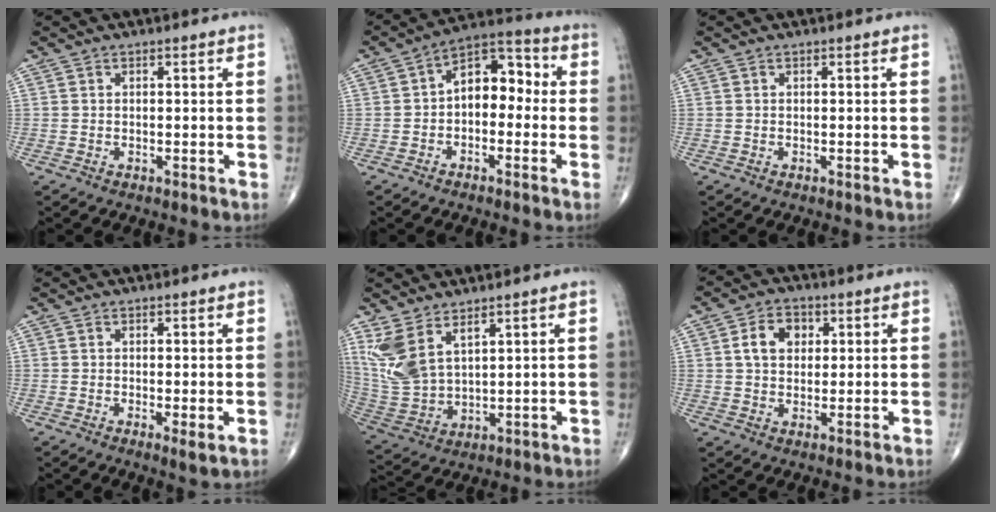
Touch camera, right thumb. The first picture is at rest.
{"total": 9.8, "force": [-0.5, 6.3, 7.5], "torque": [-0.080, 0.041, -0.026]}
{"total": 0.0}
{"total": 1.9, "force": [-0.2, 0.3, 1.8], "torque": [-0.034, -0.009, -0.006]}
{"total": 9.8, "force": [5.7, 4.6, 6.6], "torque": [-0.141, -0.024, 0.134]}
{"total": 6.6, "force": [1.7, 4.9, 4.1], "torque": [-0.051, 0.004, 0.024]}